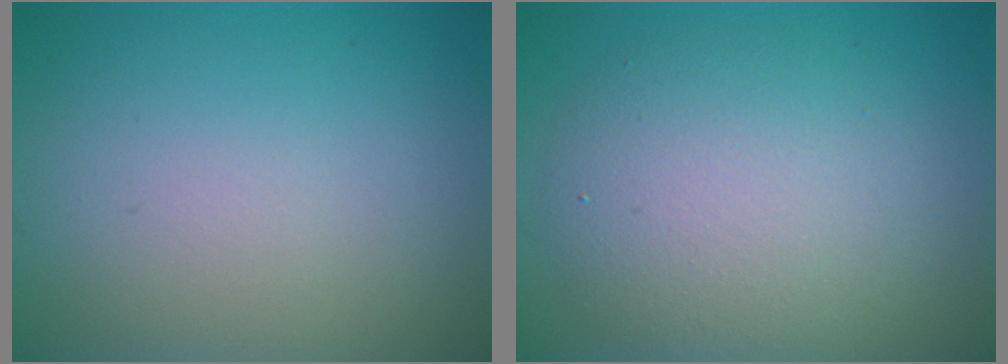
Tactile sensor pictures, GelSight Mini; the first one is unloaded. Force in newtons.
{"total": 6.1, "press": 6.1, "slide": 0.4}